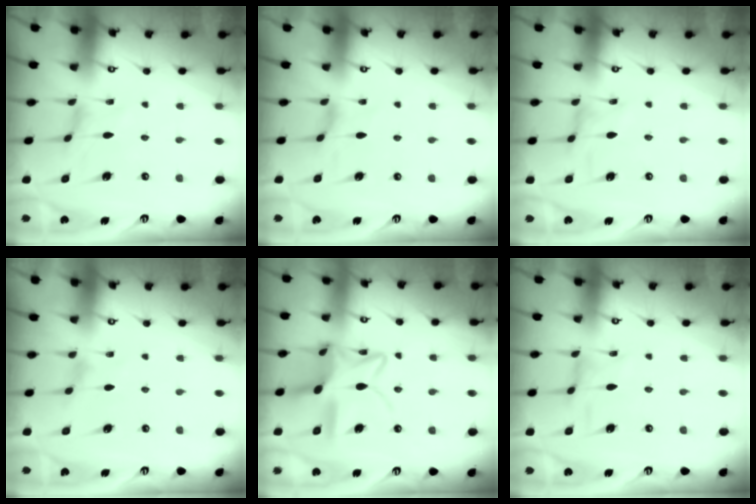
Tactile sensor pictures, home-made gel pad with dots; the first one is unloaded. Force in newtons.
{"total": 2.3, "press": 2.3, "slide": 0.4}
{"total": 0.0}
{"total": 1.5, "press": 1.5, "slide": 0.3}
{"total": 14.9, "press": 14.9, "slide": 1.1}
{"total": 2.2, "press": 2.2, "slide": 0.3}